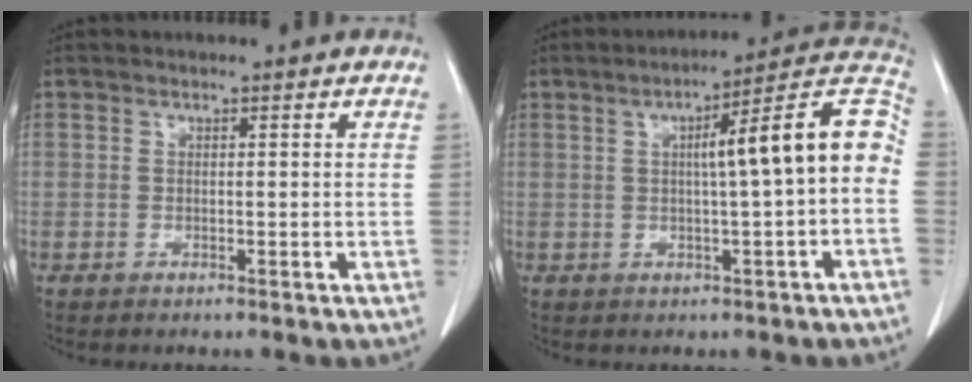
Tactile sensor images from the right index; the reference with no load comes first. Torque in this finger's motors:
{"motor_torque": [1.08, -0.04, 0.47, 0.09]}